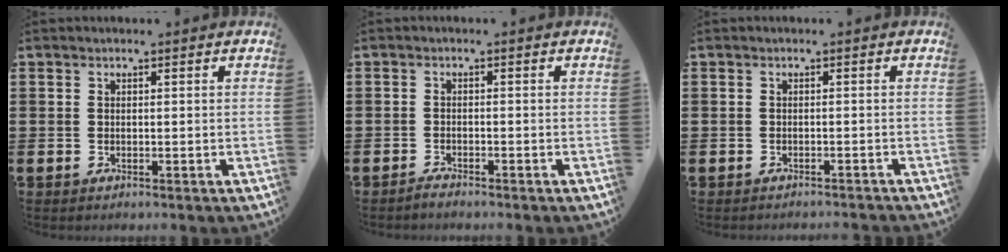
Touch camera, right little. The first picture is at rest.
{"total": 1.0, "force": [-1.0, 0.1, 0.2], "torque": [-0.007, -0.002, -0.019]}
{"total": 0.7, "force": [-0.7, -0.1, 0.0], "torque": [0.000, 0.000, -0.014]}